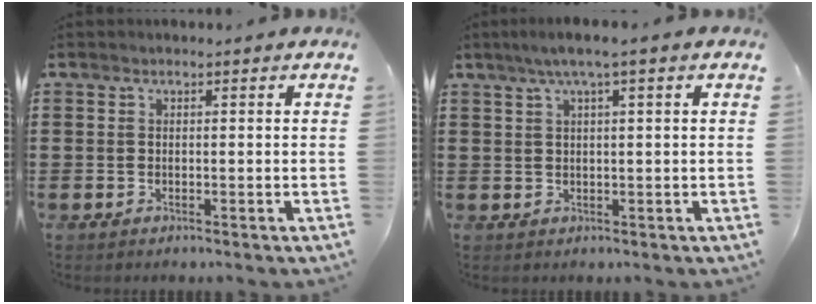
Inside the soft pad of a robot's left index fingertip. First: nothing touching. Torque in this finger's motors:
{"motor_torque": [1.10, -1.04, 0.56, 0.15]}